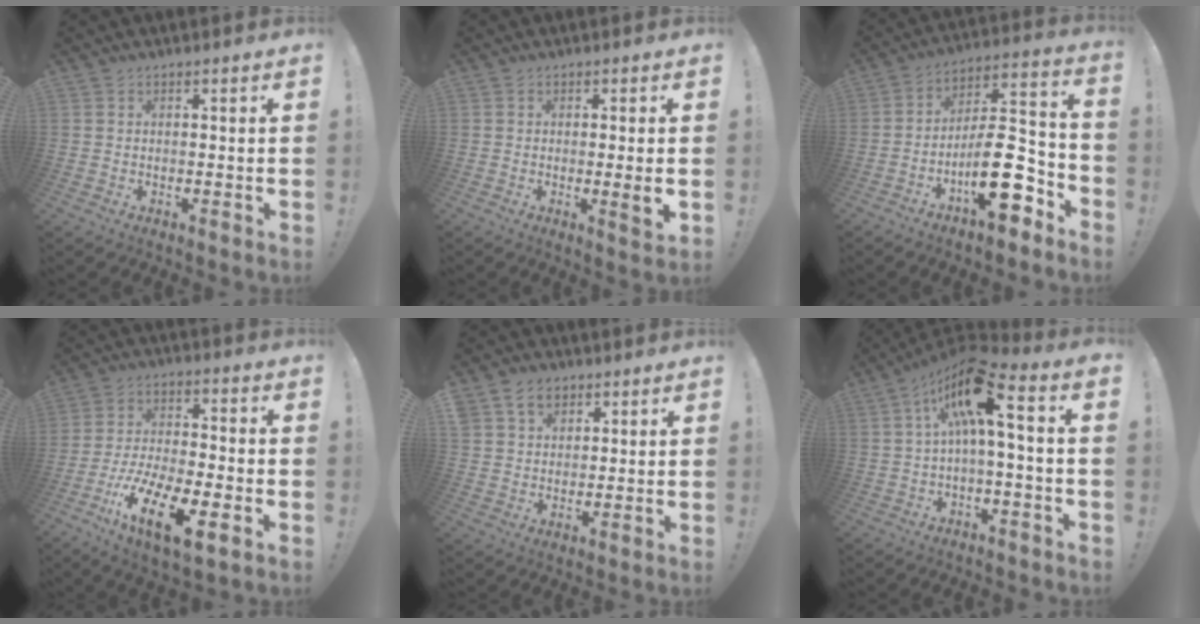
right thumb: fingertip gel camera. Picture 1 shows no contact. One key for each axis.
{"total": 4.2, "fx": -0.4, "fy": -0.2, "fz": 4.2, "tx": -0.058, "ty": -0.012, "tz": -0.008}
{"total": 17.6, "fx": -7.4, "fy": 6.7, "fz": 14.5, "tx": -0.237, "ty": 0.047, "tz": -0.111}
{"total": 16.7, "fx": -8.8, "fy": 5.7, "fz": 12.9, "tx": -0.244, "ty": 0.043, "tz": -0.143}
{"total": 7.9, "fx": 4.6, "fy": 5.8, "fz": 2.9, "tx": -0.046, "ty": -0.016, "tz": 0.091}
{"total": 15.0, "fx": 3.5, "fy": 3.7, "fz": 14.1, "tx": -0.249, "ty": -0.013, "tz": 0.050}